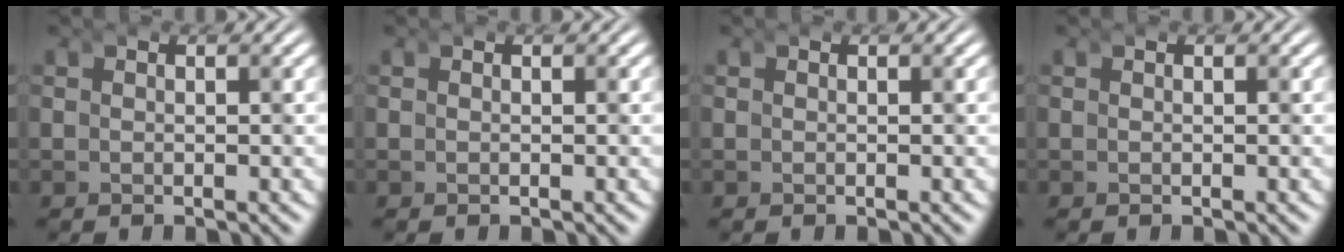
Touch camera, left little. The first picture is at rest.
{"total": 0.0}
{"total": 0.0}
{"total": 0.0}